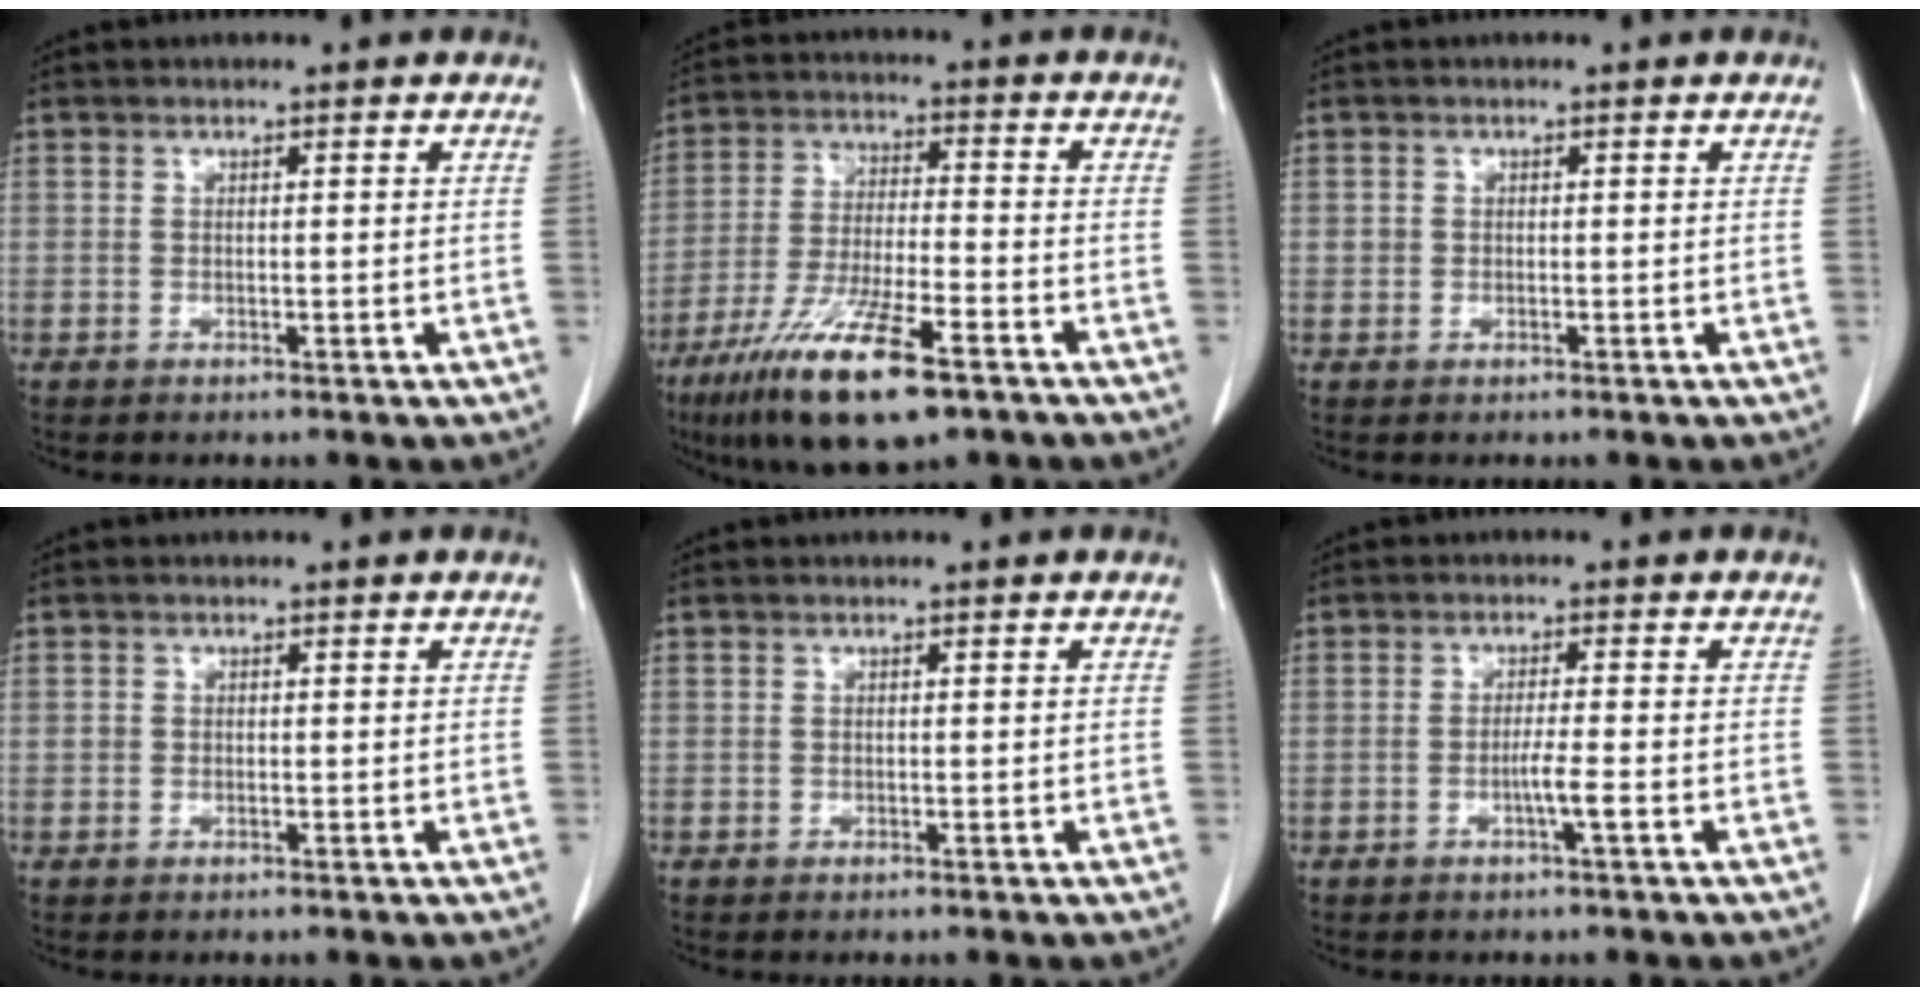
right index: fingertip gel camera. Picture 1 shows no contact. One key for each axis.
{"total": 15.2, "fx": -9.4, "fy": 2.7, "fz": 11.7, "tx": -0.232, "ty": -0.034, "tz": -0.165}
{"total": 0.8, "fx": 0.1, "fy": 0.8, "fz": 0.2, "tx": 0.001, "ty": 0.006, "tz": 0.006}
{"total": 0.6, "fx": 0.0, "fy": 0.5, "fz": 0.2, "tx": 0.001, "ty": 0.005, "tz": 0.003}
{"total": 0.0}
{"total": 2.7, "fx": -1.0, "fy": -0.5, "fz": 2.4, "tx": -0.039, "ty": -0.001, "tz": -0.017}